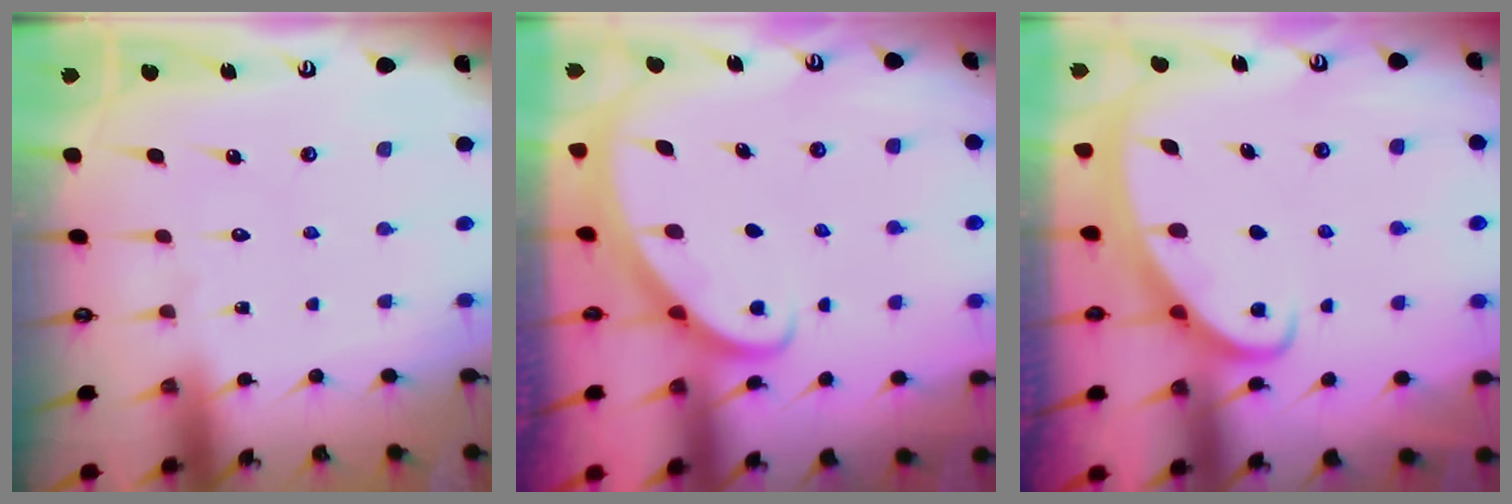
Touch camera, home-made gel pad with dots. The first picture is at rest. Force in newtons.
{"total": 2.5, "press": 2.5, "slide": 0.2}
{"total": 2.5, "press": 2.5, "slide": 0.3}